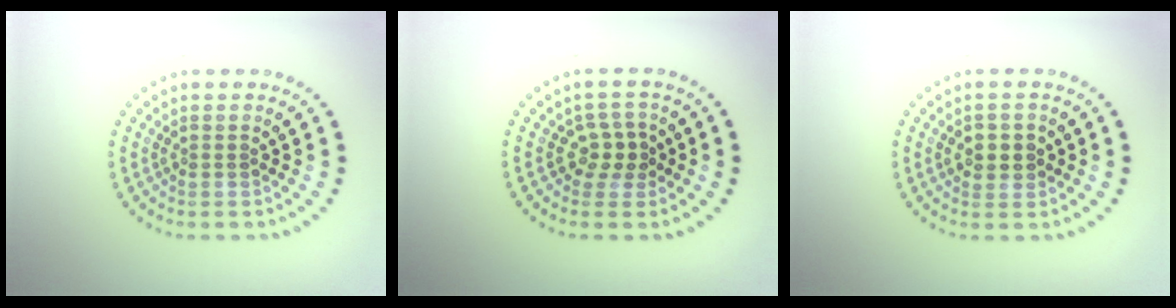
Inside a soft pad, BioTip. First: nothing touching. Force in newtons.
{"total": 2.2, "press": 2.0, "slide": 1.1}
{"total": 2.4, "press": 2.3, "slide": 0.6}